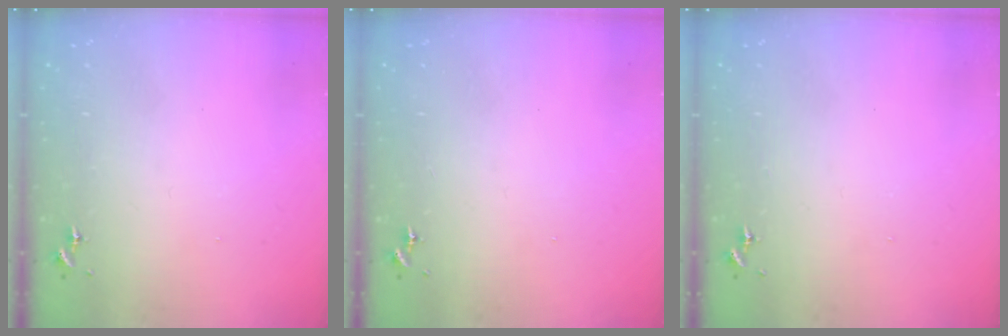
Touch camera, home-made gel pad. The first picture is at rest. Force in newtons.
{"total": 0.0}
{"total": 0.0}